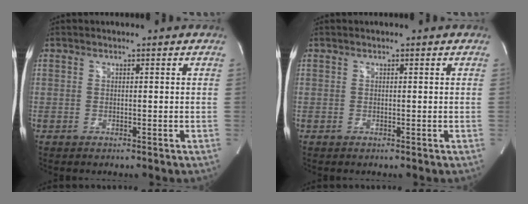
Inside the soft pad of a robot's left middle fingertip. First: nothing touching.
{"total": 0.0}